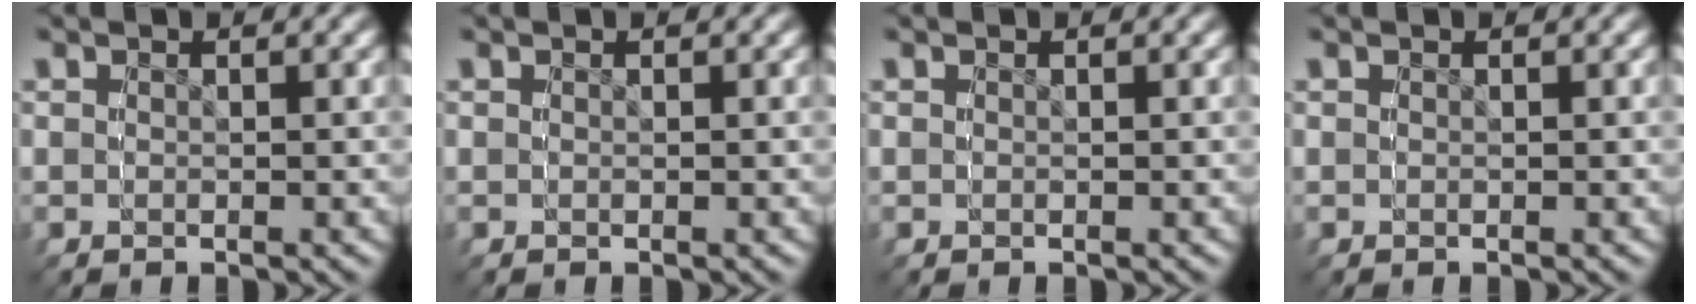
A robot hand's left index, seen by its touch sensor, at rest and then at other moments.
{"total": 0.0}
{"total": 0.0}
{"total": 0.0}